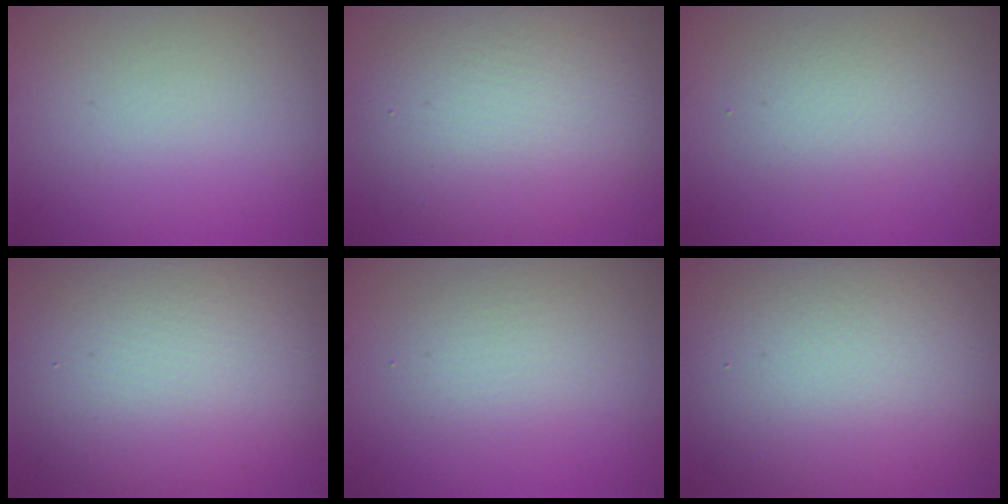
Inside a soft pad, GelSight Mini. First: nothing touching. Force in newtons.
{"total": 10.0, "press": 10.0, "slide": 0.6}
{"total": 2.0, "press": 2.0, "slide": 0.1}
{"total": 12.9, "press": 12.9, "slide": 0.9}
{"total": 2.4, "press": 2.4, "slide": 0.1}
{"total": 14.3, "press": 14.3, "slide": 1.3}